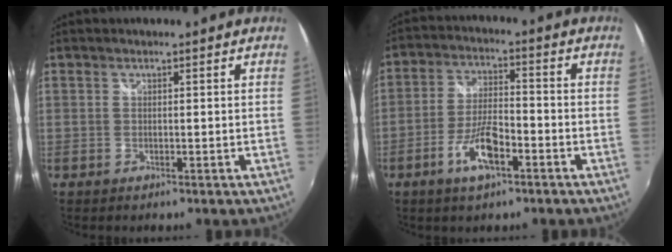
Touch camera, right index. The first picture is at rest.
{"total": 8.7, "force": [-4.4, 2.8, 7.0], "torque": [-0.144, 0.000, -0.080]}